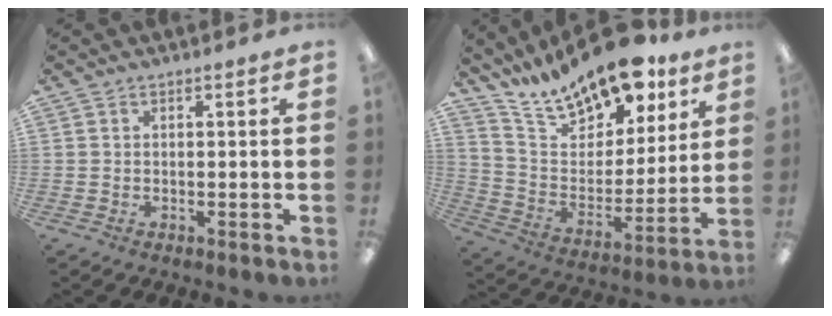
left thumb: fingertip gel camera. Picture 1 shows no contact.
{"total": 19.0, "force": [15.9, 6.5, 8.0], "torque": [-0.160, -0.108, 0.281]}